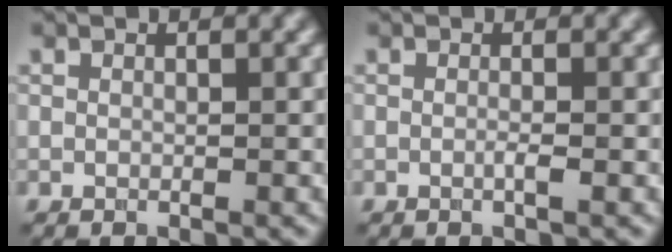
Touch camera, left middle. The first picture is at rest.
{"total": 0.9, "force": [-0.2, 0.2, 0.8], "torque": [-0.013, -0.004, -0.007]}